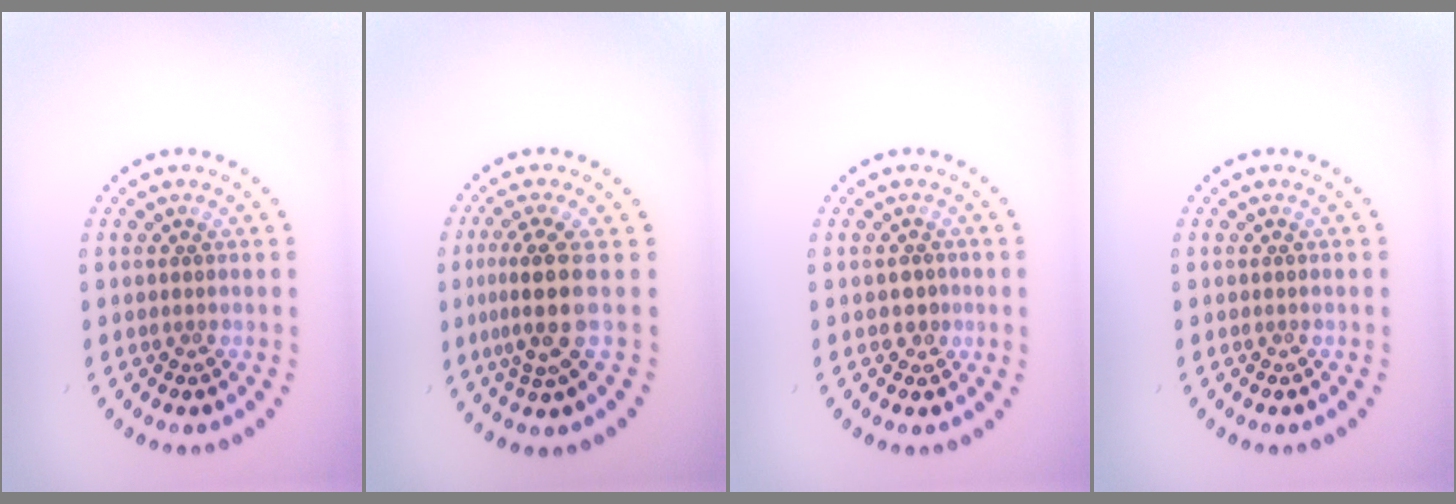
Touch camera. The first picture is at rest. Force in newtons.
{"total": 3.9, "press": 3.0, "slide": 2.6}
{"total": 1.2, "press": 1.2, "slide": 0.4}
{"total": 0.0}